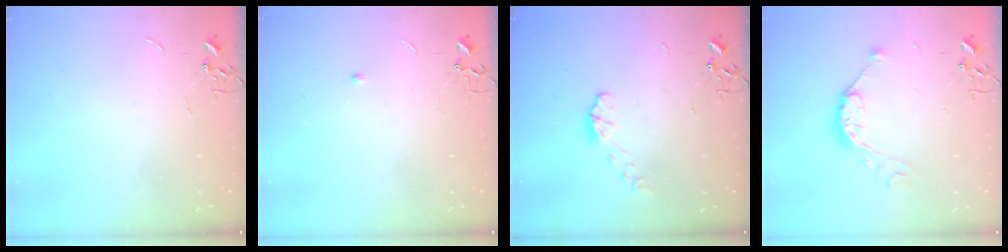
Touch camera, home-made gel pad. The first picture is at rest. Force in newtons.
{"total": 3.4, "press": 3.3, "slide": 0.6}
{"total": 5.7, "press": 5.7, "slide": 0.2}
{"total": 9.8, "press": 9.8, "slide": 0.8}